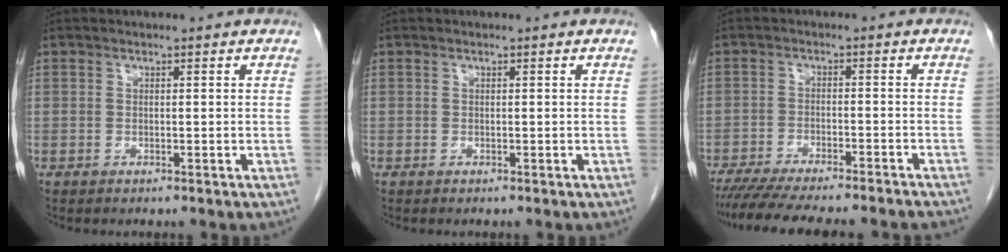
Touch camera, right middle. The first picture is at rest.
{"total": 0.0}
{"total": 16.5, "force": [-14.7, 1.2, 7.4], "torque": [-0.117, -0.030, -0.204]}